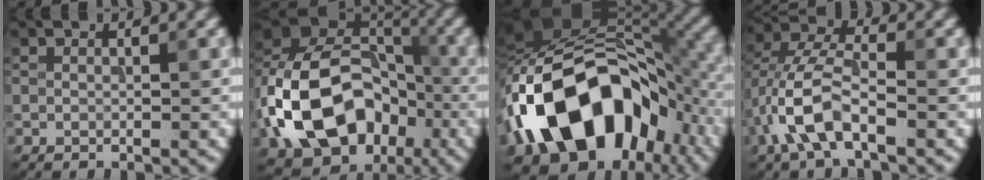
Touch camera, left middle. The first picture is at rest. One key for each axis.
{"total": 15.1, "fx": -4.6, "fy": 10.8, "fz": 9.5, "tx": -0.186, "ty": 0.011, "tz": -0.086}
{"total": 17.3, "fx": -6.4, "fy": 10.9, "fz": 11.8, "tx": -0.203, "ty": 0.024, "tz": -0.114}
{"total": 5.7, "fx": -2.4, "fy": 2.6, "fz": 4.4, "tx": -0.096, "ty": 0.011, "tz": -0.042}